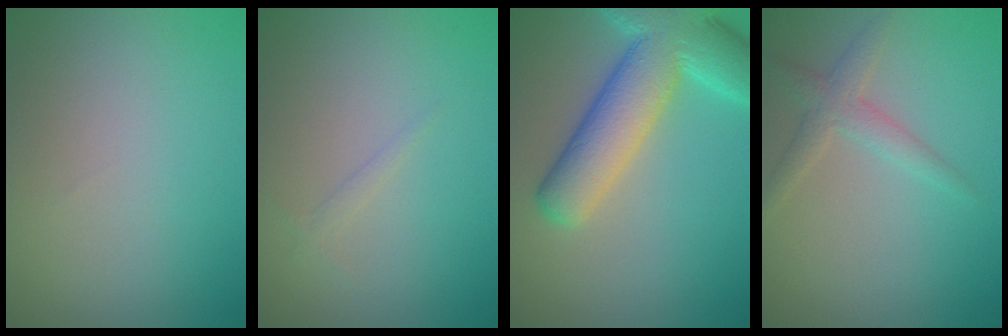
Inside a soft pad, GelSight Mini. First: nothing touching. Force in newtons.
{"total": 0.6, "press": 0.6, "slide": 0.1}
{"total": 9.7, "press": 9.6, "slide": 0.5}
{"total": 2.4, "press": 2.4, "slide": 0.1}